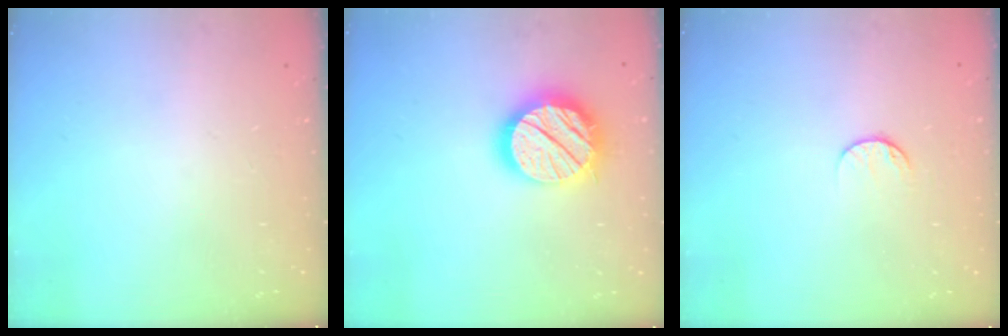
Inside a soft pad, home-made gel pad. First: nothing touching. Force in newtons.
{"total": 18.0, "press": 17.9, "slide": 1.8}
{"total": 5.5, "press": 5.5, "slide": 0.6}